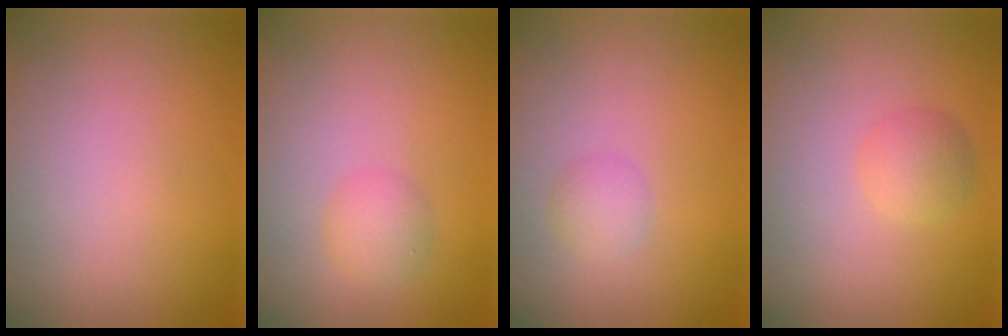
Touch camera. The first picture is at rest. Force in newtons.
{"total": 1.7, "press": 1.7, "slide": 0.1}
{"total": 1.4, "press": 1.4, "slide": 0.1}
{"total": 1.9, "press": 1.9, "slide": 0.1}